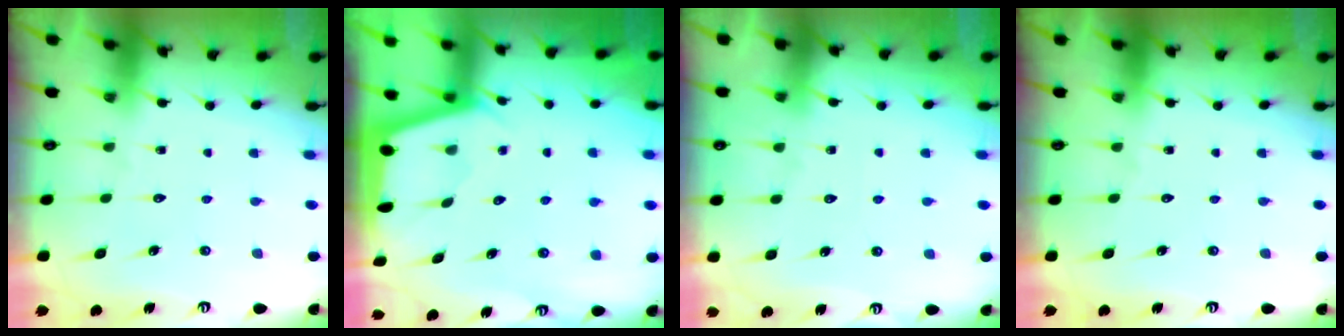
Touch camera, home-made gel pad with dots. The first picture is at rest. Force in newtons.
{"total": 2.6, "press": 2.6, "slide": 0.1}
{"total": 4.0, "press": 4.0, "slide": 0.5}
{"total": 0.0}